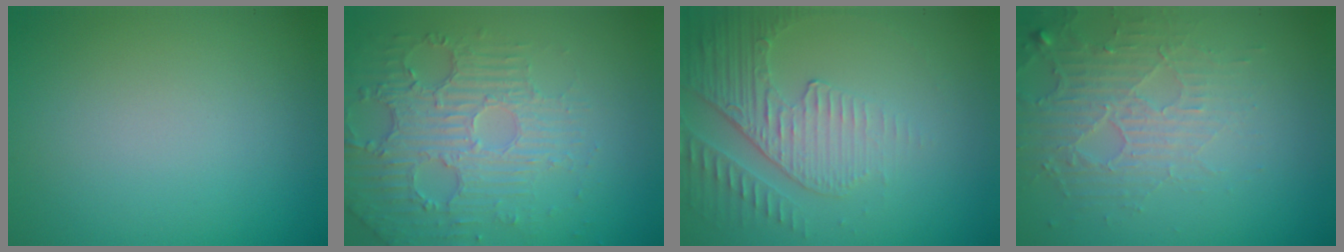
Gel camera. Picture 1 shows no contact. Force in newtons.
{"total": 5.9, "press": 3.8, "slide": 4.5}
{"total": 4.2, "press": 3.0, "slide": 2.9}
{"total": 3.8, "press": 3.3, "slide": 1.9}